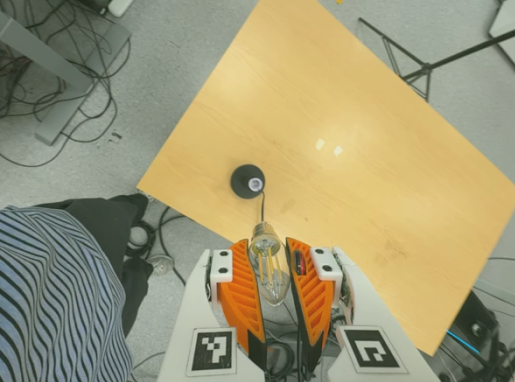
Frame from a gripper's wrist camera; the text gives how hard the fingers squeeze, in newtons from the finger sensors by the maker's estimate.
{"total": 21.3, "left": 25.0, "right": 17.5}